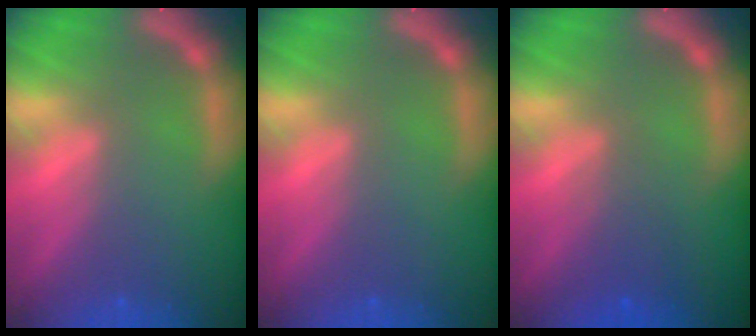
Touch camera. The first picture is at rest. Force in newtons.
{"total": 0.0}
{"total": 2.5}